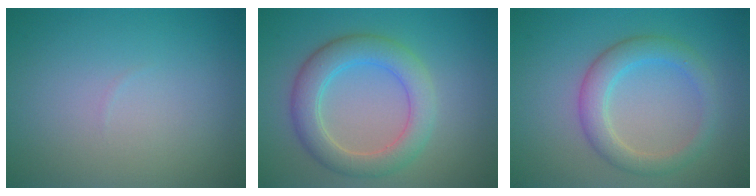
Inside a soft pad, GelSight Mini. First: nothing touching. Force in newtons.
{"total": 4.9, "press": 4.9, "slide": 0.4}
{"total": 3.6, "press": 3.5, "slide": 0.2}